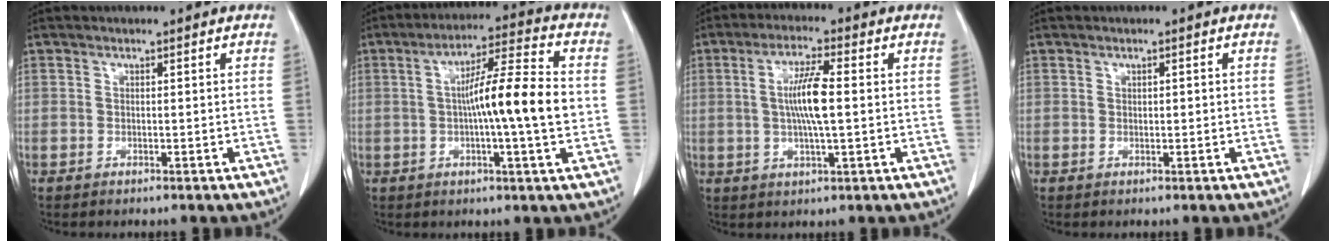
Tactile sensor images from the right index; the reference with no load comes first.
{"total": 12.9, "force": [0.0, 0.3, 12.9], "torque": [-0.207, 0.010, -0.008]}
{"total": 7.5, "force": [0.4, 0.7, 7.4], "torque": [-0.143, -0.001, 0.006]}
{"total": 0.9, "force": [0.2, 0.4, 0.8], "torque": [-0.014, 0.001, 0.005]}